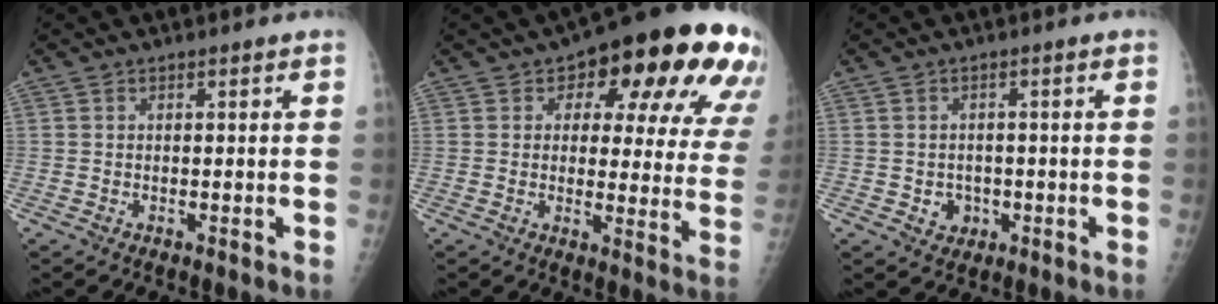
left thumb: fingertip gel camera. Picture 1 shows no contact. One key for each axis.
{"total": 22.5, "fx": 10.6, "fy": 10.3, "fz": 17.0, "tx": -0.173, "ty": -0.009, "tz": 0.129}
{"total": 3.2, "fx": -0.8, "fy": 2.8, "fz": 1.1, "tx": -0.001, "ty": 0.005, "tz": -0.005}